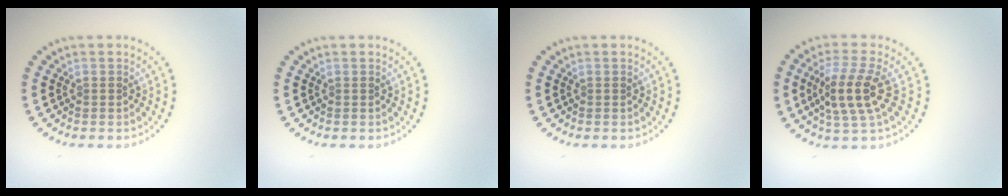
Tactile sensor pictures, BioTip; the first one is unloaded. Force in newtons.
{"total": 0.0}
{"total": 0.0}
{"total": 4.0, "press": 3.6, "slide": 1.9}